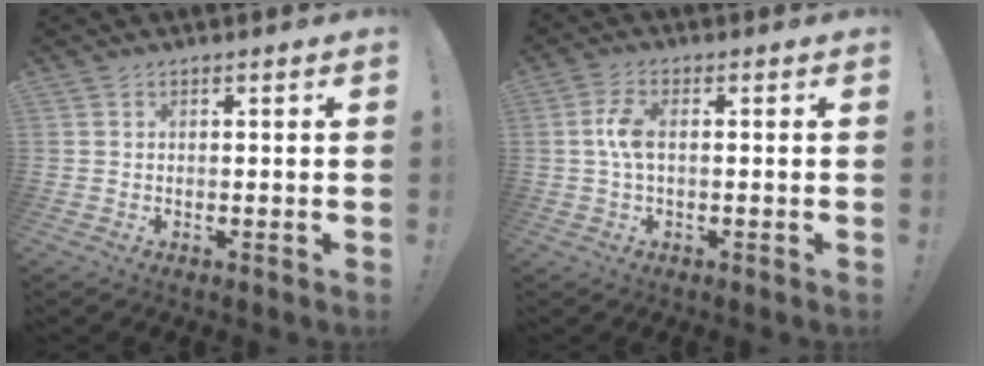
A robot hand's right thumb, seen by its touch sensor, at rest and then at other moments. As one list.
[{"total": 5.7, "force": [0.0, 2.4, 5.2], "torque": [-0.112, 0.008, 0.002]}]